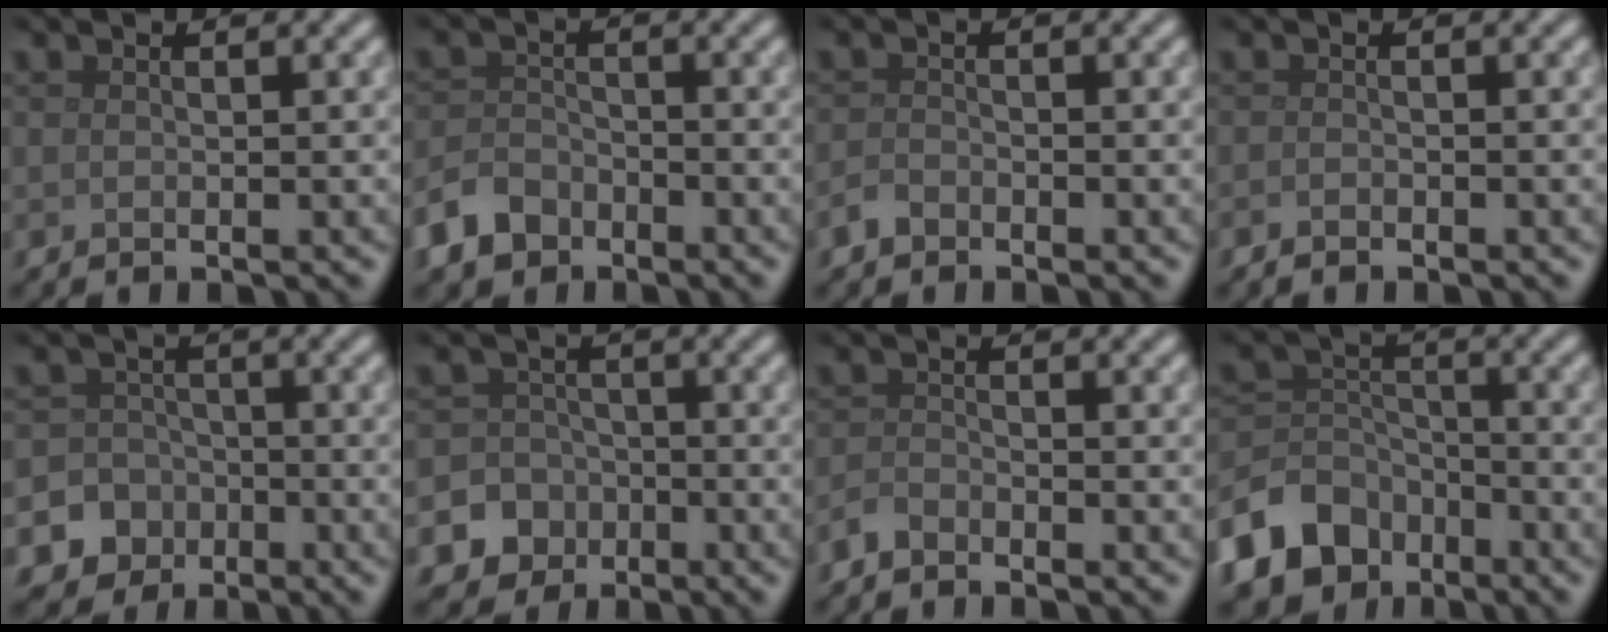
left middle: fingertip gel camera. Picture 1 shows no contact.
{"total": 3.5, "force": [-2.4, 2.3, 1.1], "torque": [-0.023, 0.001, -0.053]}
{"total": 1.3, "force": [-1.0, 0.7, 0.3], "torque": [-0.004, 0.002, -0.023]}
{"total": 0.5, "force": [-0.4, 0.2, 0.2], "torque": [-0.003, -0.002, -0.009]}
{"total": 7.7, "force": [-3.9, 6.6, 0.9], "torque": [0.000, -0.024, -0.084]}
{"total": 7.9, "force": [-3.8, 6.9, 1.0], "torque": [-0.006, -0.025, -0.083]}
{"total": 1.4, "force": [-1.2, 0.6, 0.4], "torque": [-0.006, 0.003, -0.030]}
{"total": 8.0, "force": [-5.1, 5.8, 2.2], "torque": [-0.044, -0.003, -0.108]}